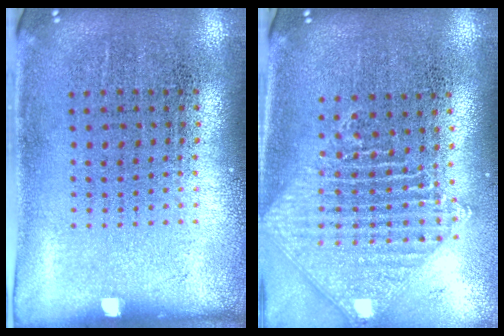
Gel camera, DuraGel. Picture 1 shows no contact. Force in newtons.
{"total": 1.6, "press": 1.4, "slide": 0.8}